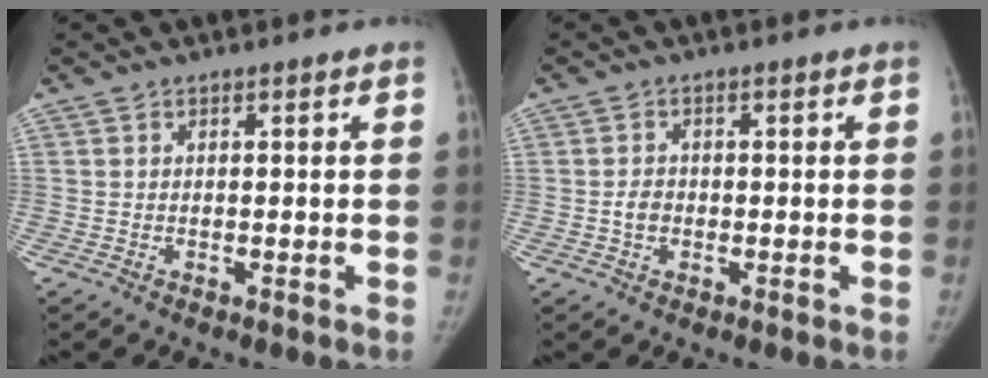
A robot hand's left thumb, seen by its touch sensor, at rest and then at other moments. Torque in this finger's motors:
{"motor_torque": [0.45, 0.55, 0.45, -0.45, 0.14]}